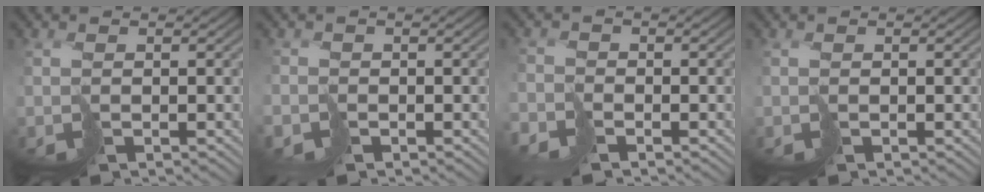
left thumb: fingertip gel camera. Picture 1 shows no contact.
{"total": 1.5, "force": [-1.2, 0.6, -0.7], "torque": [0.026, -0.005, -0.029]}
{"total": 2.7, "force": [-2.6, 0.4, -0.6], "torque": [0.030, -0.001, -0.058]}
{"total": 0.0}